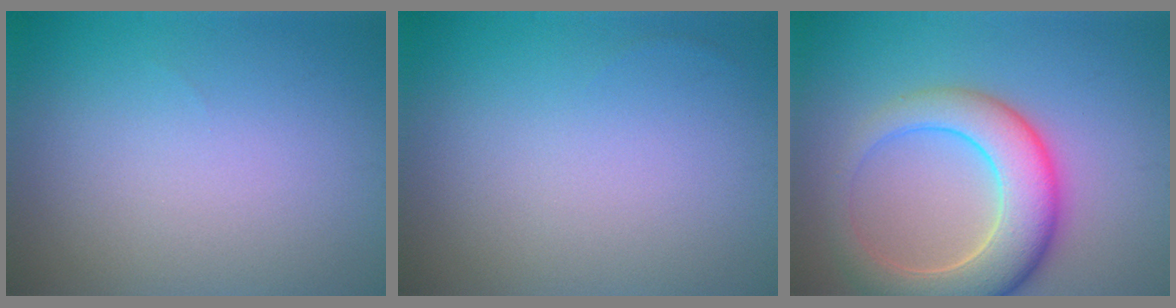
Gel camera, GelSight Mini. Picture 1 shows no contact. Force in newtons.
{"total": 0.0}
{"total": 7.5, "press": 7.5, "slide": 0.6}